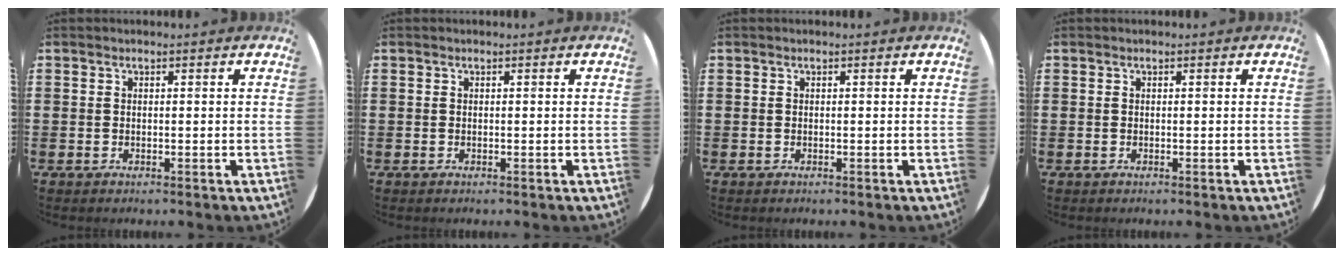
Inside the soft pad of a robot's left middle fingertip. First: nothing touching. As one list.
[{"total": 0.0}, {"total": 0.0}, {"total": 0.0}]